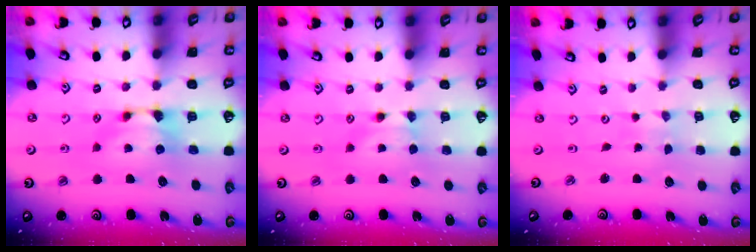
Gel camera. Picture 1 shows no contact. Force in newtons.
{"total": 0.0}
{"total": 5.9, "press": 5.9, "slide": 0.3}